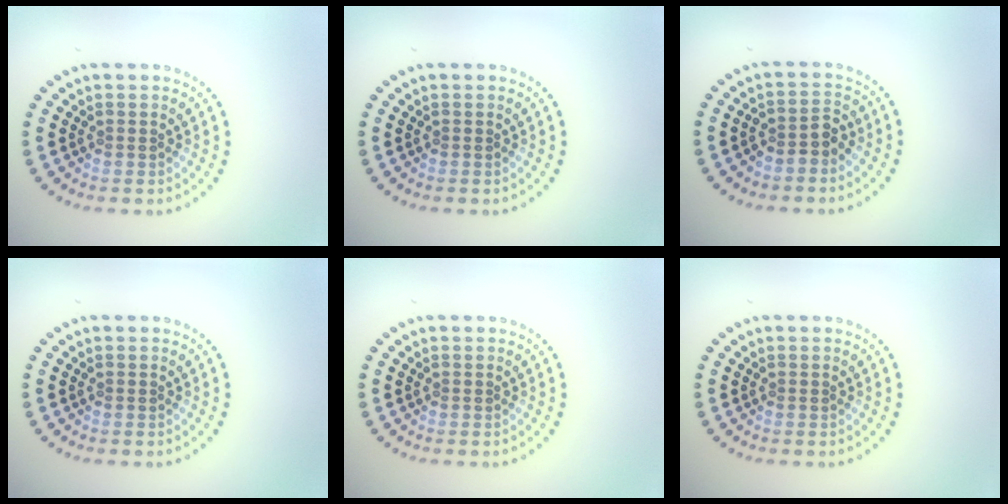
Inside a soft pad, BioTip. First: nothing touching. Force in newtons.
{"total": 0.0}
{"total": 1.7, "press": 1.5, "slide": 0.9}
{"total": 0.0}
{"total": 0.0}
{"total": 0.0}